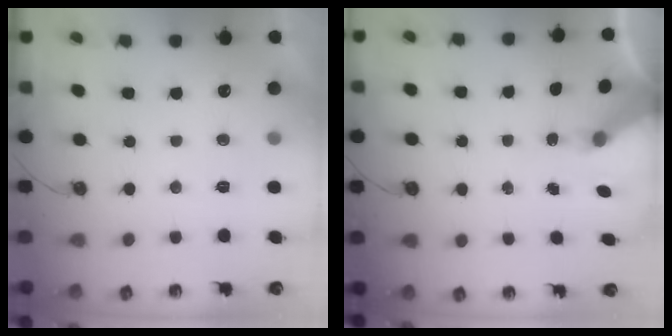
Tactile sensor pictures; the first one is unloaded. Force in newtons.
{"total": 6.1, "press": 6.1, "slide": 0.4}